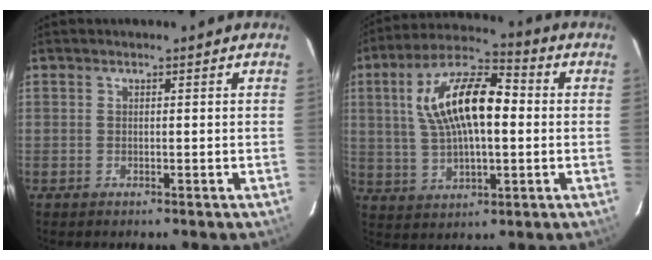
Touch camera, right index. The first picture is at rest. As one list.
[{"total": 16.0, "force": [2.1, 6.7, 14.4], "torque": [-0.271, 0.024, 0.036]}]